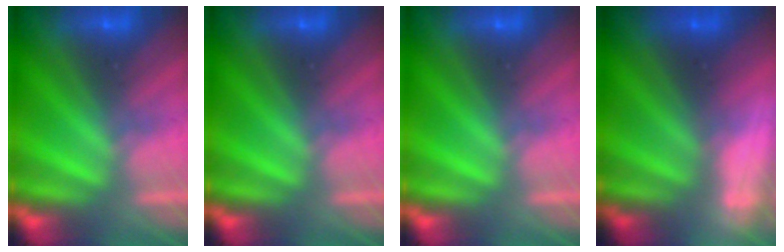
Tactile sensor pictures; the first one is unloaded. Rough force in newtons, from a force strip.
{"total": 0.0}
{"total": 0.0}
{"total": 3.0}